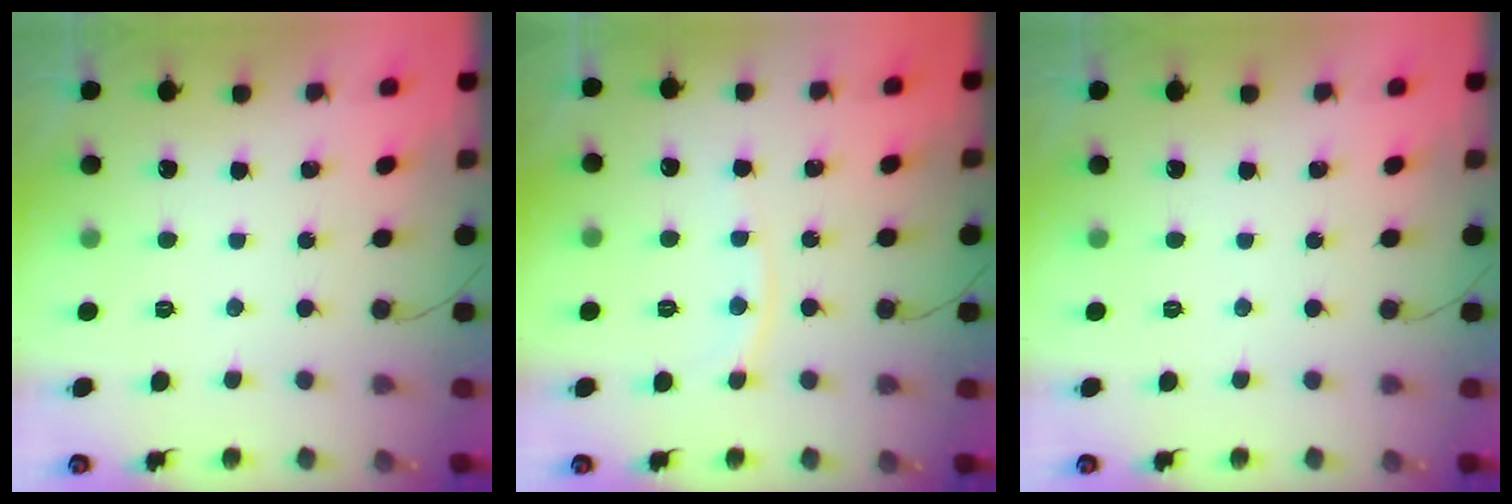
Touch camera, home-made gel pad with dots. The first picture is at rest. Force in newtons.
{"total": 5.3, "press": 5.2, "slide": 0.8}
{"total": 0.0}